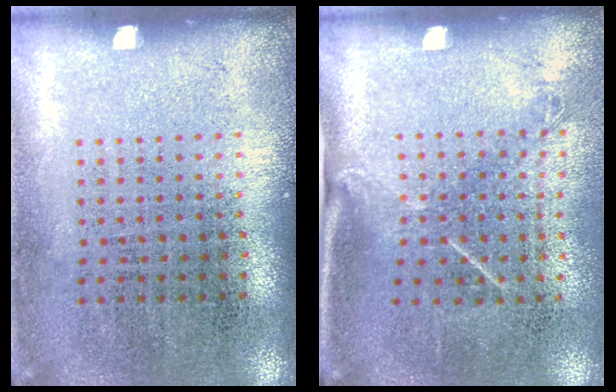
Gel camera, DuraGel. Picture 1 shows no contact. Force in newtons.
{"total": 1.5, "press": 1.0, "slide": 1.1}